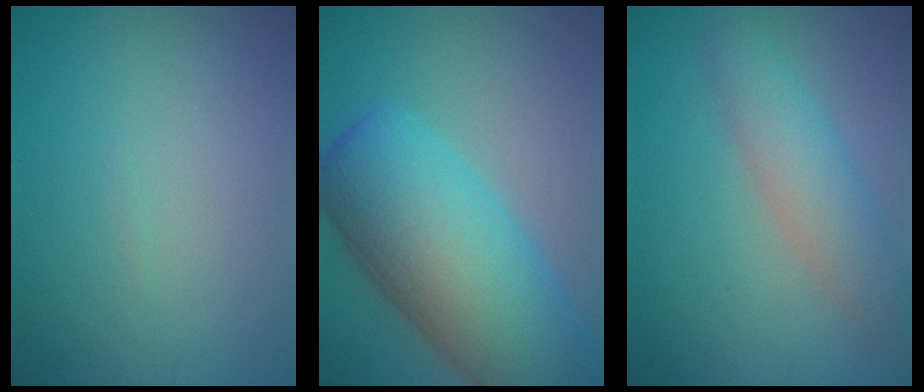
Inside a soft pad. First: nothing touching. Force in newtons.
{"total": 13.0, "press": 13.0, "slide": 0.7}
{"total": 4.0, "press": 4.0, "slide": 0.1}